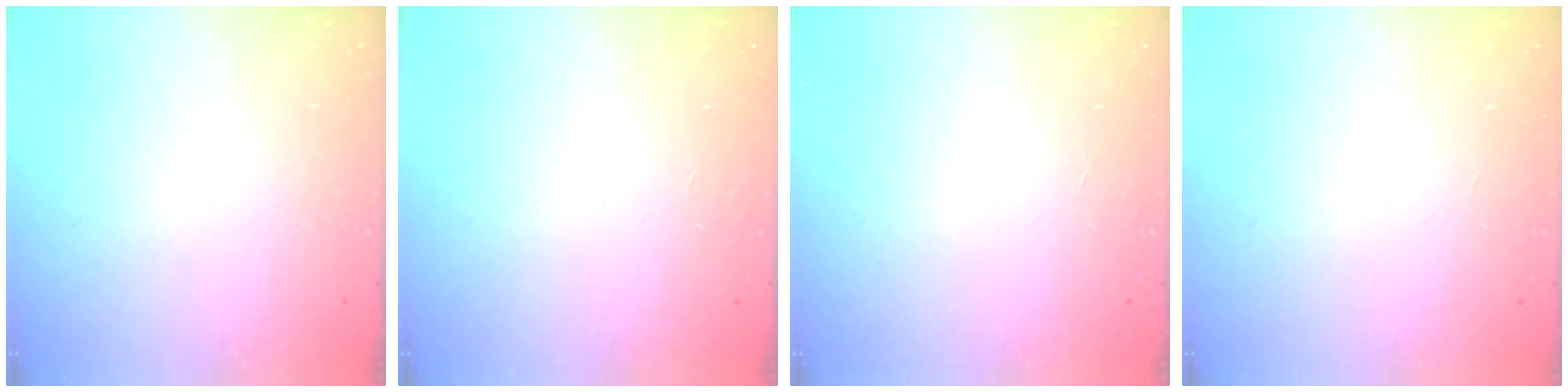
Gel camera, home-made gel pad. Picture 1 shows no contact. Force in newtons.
{"total": 0.0}
{"total": 0.0}
{"total": 0.0}